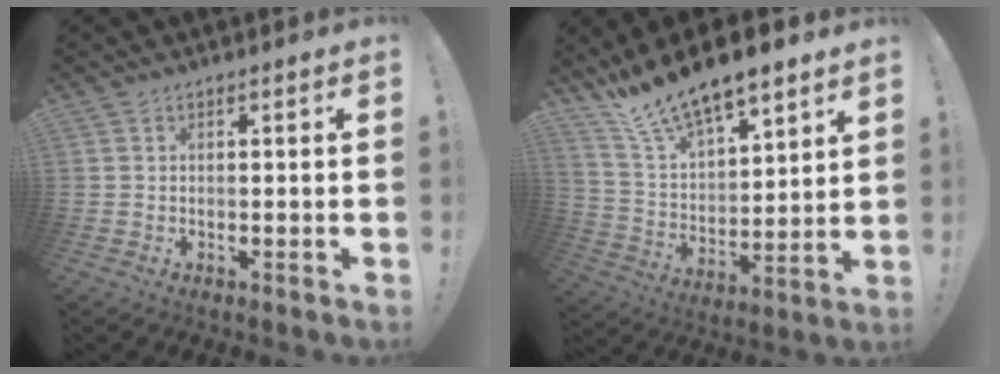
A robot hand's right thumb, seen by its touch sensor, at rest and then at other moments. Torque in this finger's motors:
{"motor_torque": [1.41, 2.68, 0.42, 0.20, 0.23]}